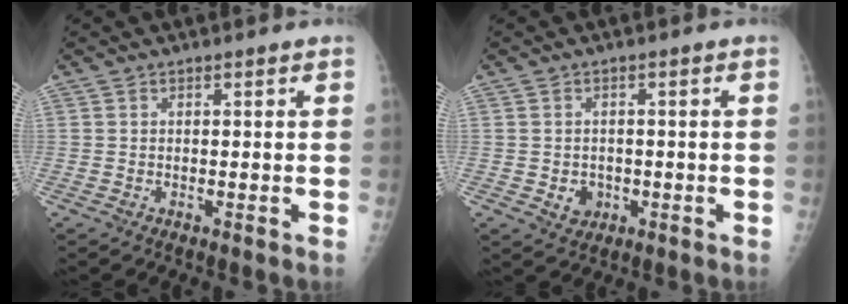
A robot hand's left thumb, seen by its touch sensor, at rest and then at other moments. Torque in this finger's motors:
{"motor_torque": [0.06, 0.88, 0.22, 0.13, -0.05]}